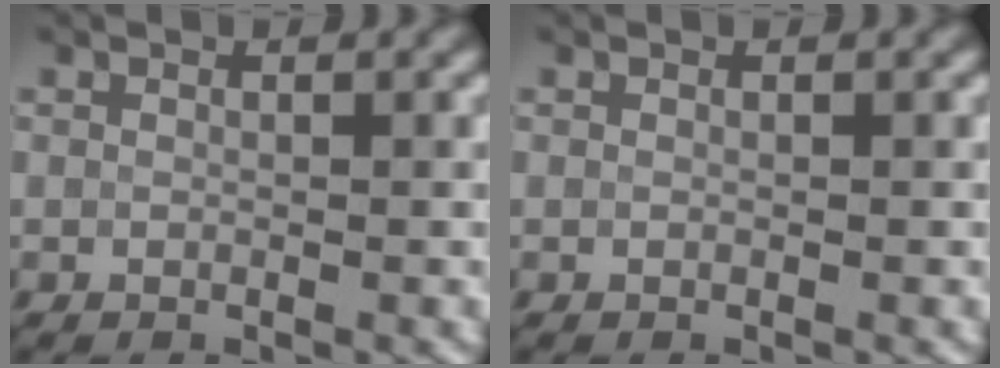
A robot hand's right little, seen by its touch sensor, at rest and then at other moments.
{"total": 0.0}